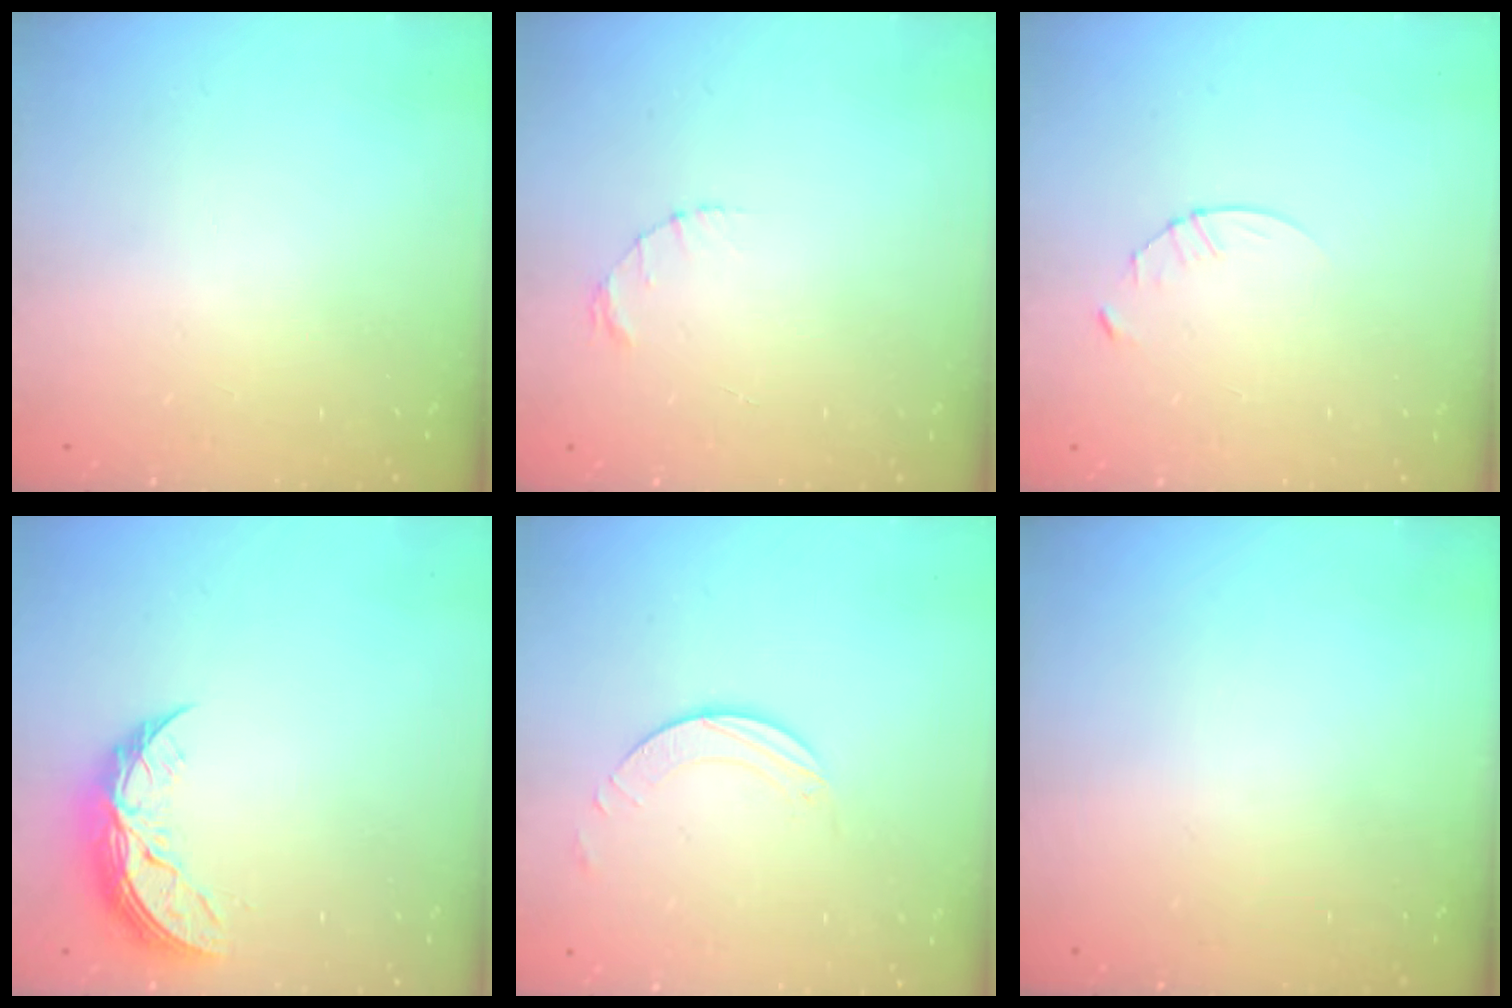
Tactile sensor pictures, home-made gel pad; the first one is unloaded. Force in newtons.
{"total": 1.4, "press": 1.4, "slide": 0.2}
{"total": 3.3, "press": 3.2, "slide": 0.4}
{"total": 9.3, "press": 9.3, "slide": 0.5}
{"total": 2.5, "press": 2.5, "slide": 0.2}
{"total": 0.0}